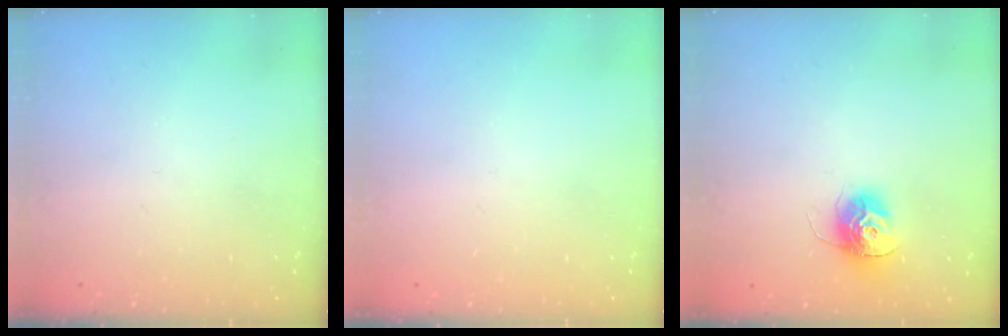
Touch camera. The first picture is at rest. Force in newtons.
{"total": 0.0}
{"total": 12.3, "press": 12.3, "slide": 1.0}